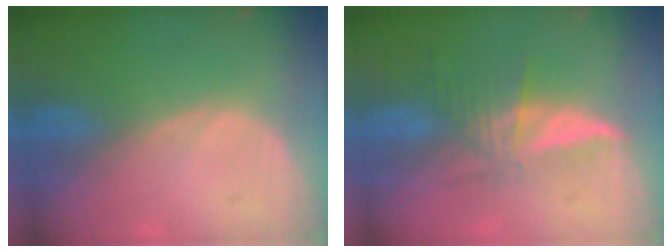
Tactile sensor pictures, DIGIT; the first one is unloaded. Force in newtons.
{"total": 6.0, "press": 5.3, "slide": 2.8}